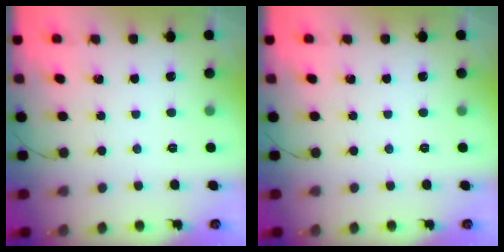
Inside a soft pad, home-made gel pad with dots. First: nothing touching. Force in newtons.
{"total": 0.0}